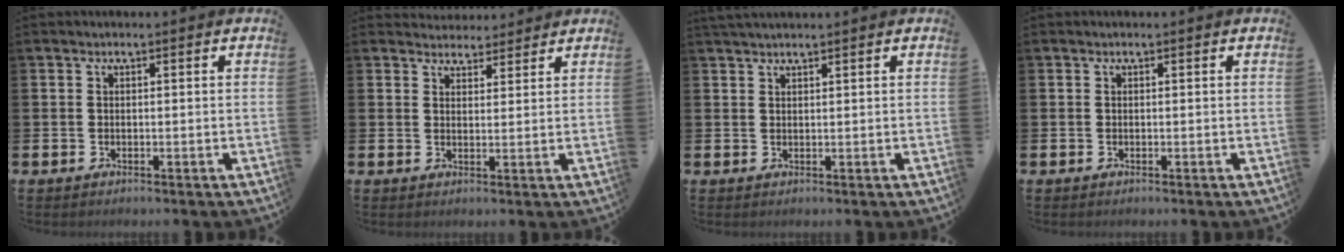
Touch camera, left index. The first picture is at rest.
{"total": 3.4, "force": [3.2, 1.1, -0.3], "torque": [0.010, -0.020, 0.059]}
{"total": 1.3, "force": [1.3, 0.1, 0.4], "torque": [-0.006, 0.000, 0.023]}
{"total": 0.0}